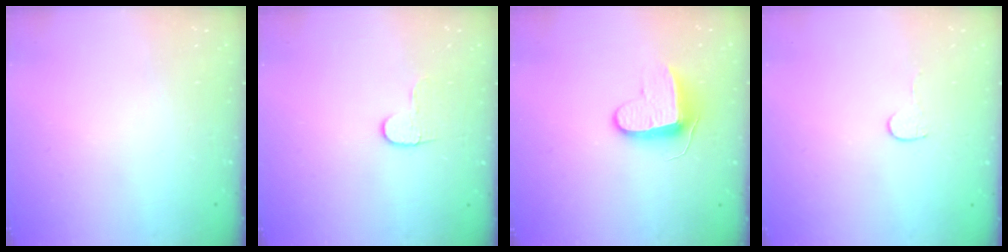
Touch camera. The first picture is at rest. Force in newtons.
{"total": 4.9, "press": 4.9, "slide": 0.5}
{"total": 9.6, "press": 9.6, "slide": 0.4}
{"total": 4.7, "press": 4.7, "slide": 0.4}